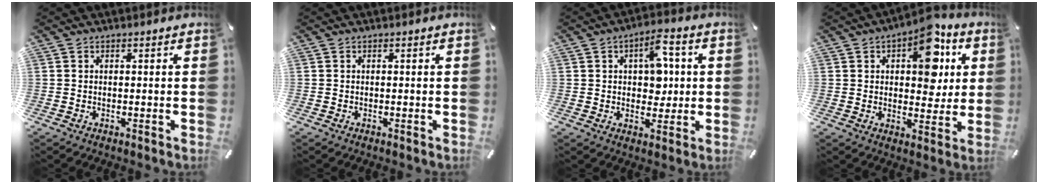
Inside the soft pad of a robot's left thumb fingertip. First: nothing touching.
{"total": 0.0}
{"total": 9.5, "force": [2.1, 6.0, 7.1], "torque": [-0.084, -0.002, 0.031]}
{"total": 13.7, "force": [5.6, 8.2, 9.5], "torque": [-0.122, -0.022, 0.095]}